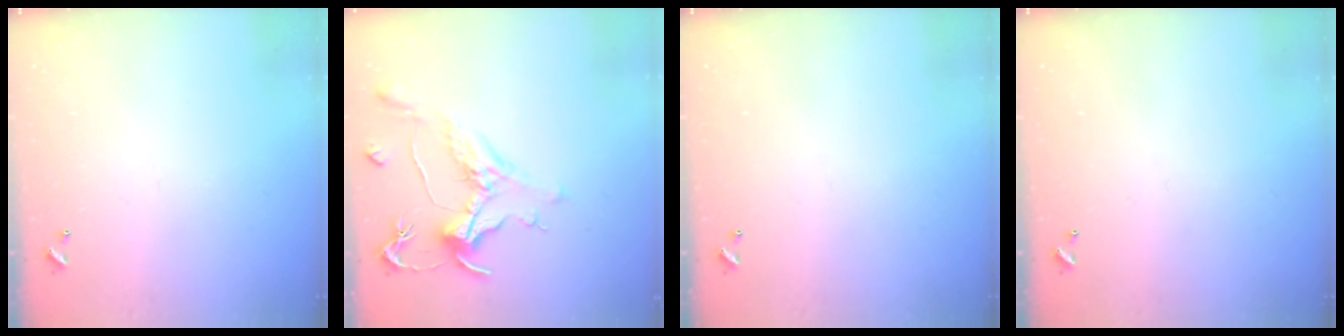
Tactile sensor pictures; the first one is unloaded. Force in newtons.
{"total": 1.3, "press": 1.1, "slide": 0.7}
{"total": 0.0}
{"total": 0.0}